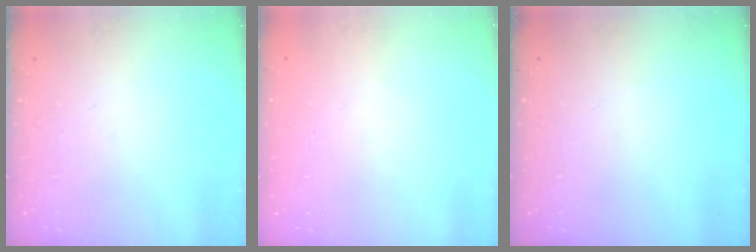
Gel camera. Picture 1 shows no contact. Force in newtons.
{"total": 0.0}
{"total": 0.0}